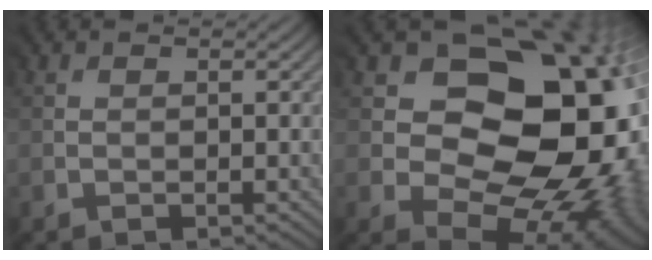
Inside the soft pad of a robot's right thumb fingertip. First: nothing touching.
{"total": 18.2, "force": [0.3, 13.5, 12.2], "torque": [-0.131, -0.021, 0.021]}